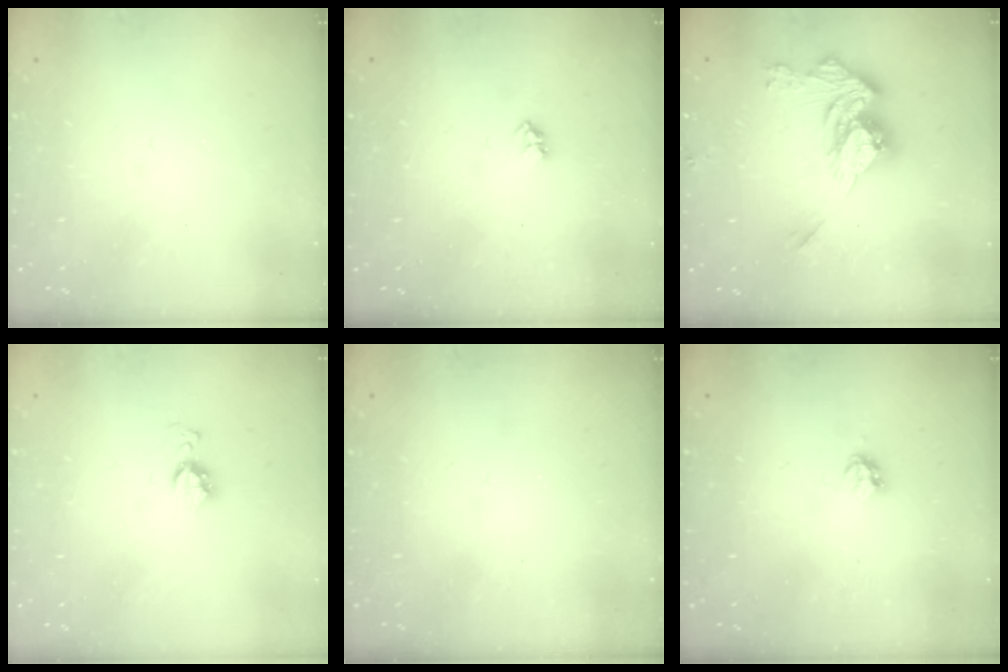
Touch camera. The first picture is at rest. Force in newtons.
{"total": 2.1, "press": 2.1, "slide": 0.4}
{"total": 15.3, "press": 15.2, "slide": 0.3}
{"total": 5.8, "press": 5.7, "slide": 0.6}
{"total": 0.0}
{"total": 3.1, "press": 3.0, "slide": 0.5}